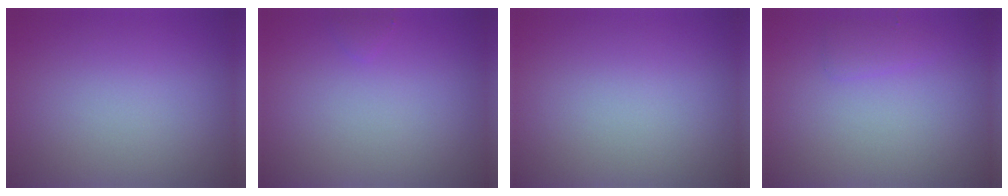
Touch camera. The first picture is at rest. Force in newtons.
{"total": 0.5, "press": 0.5, "slide": 0.0}
{"total": 0.0}
{"total": 1.0, "press": 1.0, "slide": 0.1}